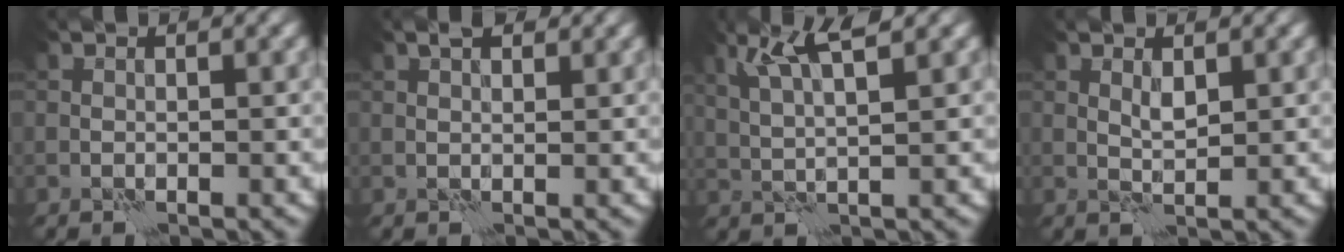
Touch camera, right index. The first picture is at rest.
{"total": 1.6, "force": [1.1, 0.7, 0.9], "torque": [-0.015, 0.005, 0.017]}
{"total": 4.6, "force": [2.5, 0.7, 3.8], "torque": [-0.077, 0.007, 0.052]}
{"total": 1.2, "force": [0.6, 0.4, 1.0], "torque": [-0.024, 0.001, 0.014]}